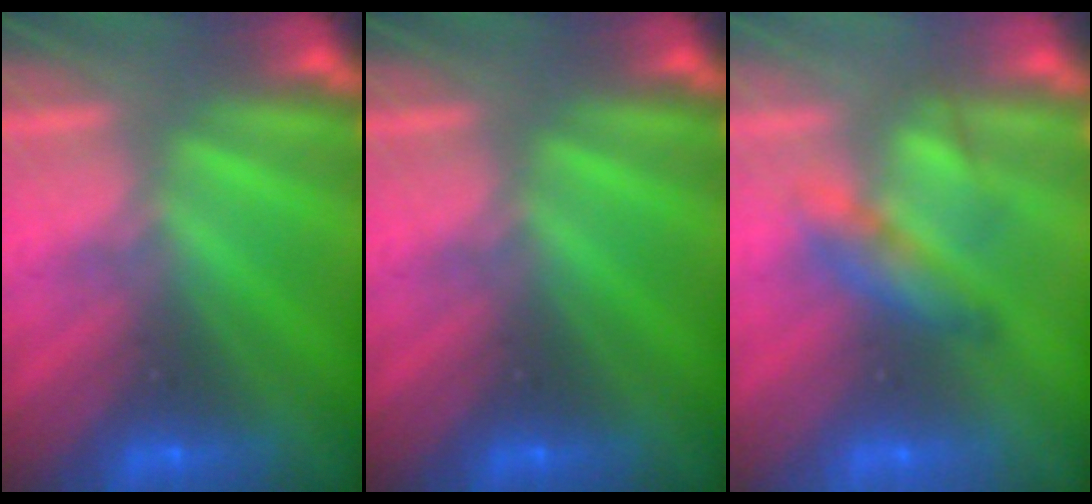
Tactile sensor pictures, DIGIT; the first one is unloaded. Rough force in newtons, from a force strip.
{"total": 0.0}
{"total": 2.2}